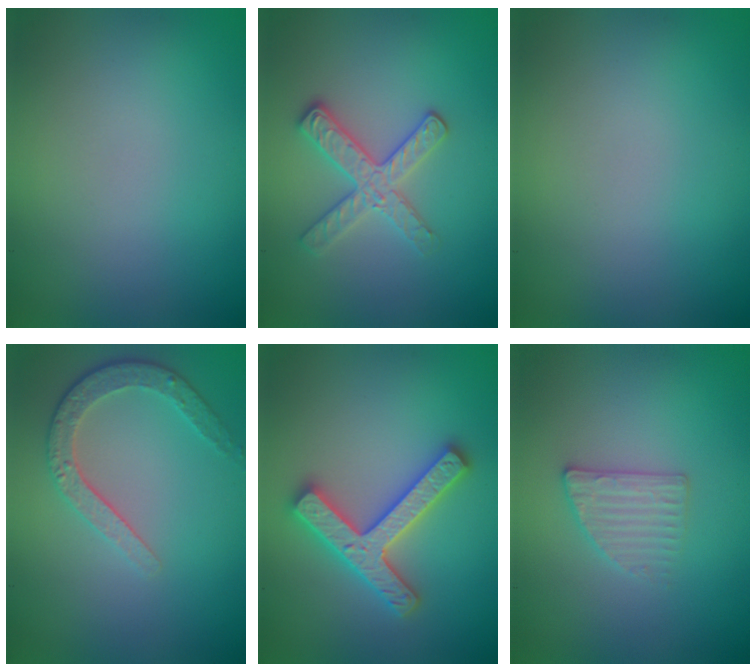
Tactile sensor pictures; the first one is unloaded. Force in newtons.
{"total": 2.9, "press": 2.8, "slide": 0.8}
{"total": 0.0}
{"total": 2.9, "press": 2.5, "slide": 1.6}
{"total": 4.7, "press": 4.7, "slide": 0.8}
{"total": 2.1, "press": 2.1, "slide": 0.4}